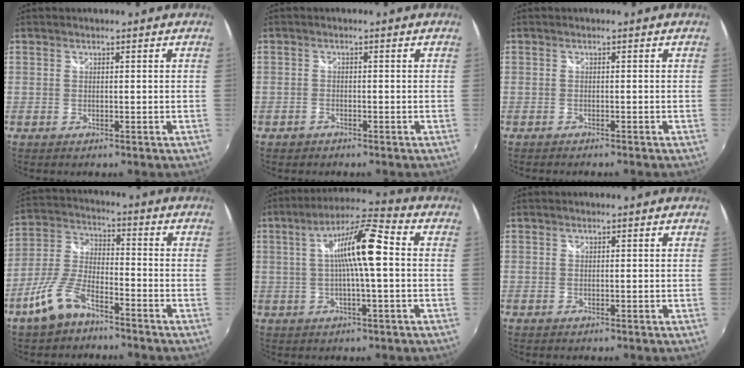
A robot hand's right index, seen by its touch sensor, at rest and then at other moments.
{"total": 1.6, "force": [-1.2, 1.0, 0.1], "torque": [-0.008, -0.002, -0.021]}
{"total": 1.6, "force": [-1.6, 0.3, 0.4], "torque": [-0.016, -0.013, -0.027]}
{"total": 9.4, "force": [-6.4, 3.7, 5.8], "torque": [-0.133, 0.003, -0.123]}
{"total": 11.3, "force": [0.7, 1.3, 11.2], "torque": [-0.199, 0.019, 0.007]}
{"total": 0.0}